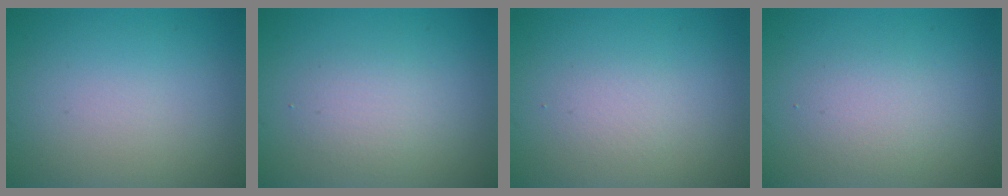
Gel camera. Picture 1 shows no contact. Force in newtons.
{"total": 1.9, "press": 1.9, "slide": 0.1}
{"total": 1.4, "press": 1.4, "slide": 0.1}
{"total": 2.1, "press": 2.1, "slide": 0.0}